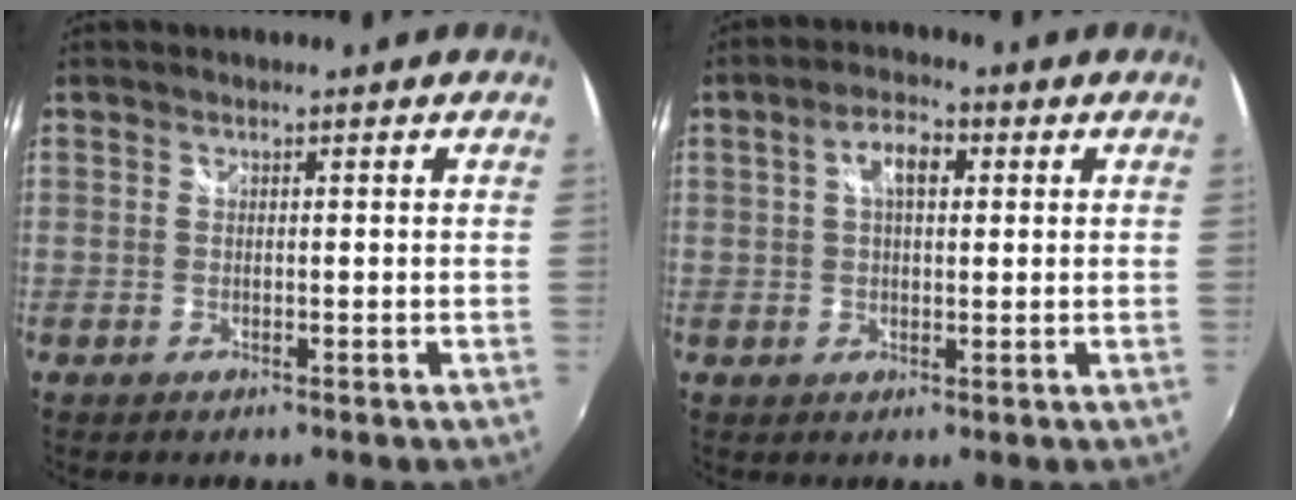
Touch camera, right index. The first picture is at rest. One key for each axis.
{"total": 5.5, "fx": 1.5, "fy": 2.9, "fz": 4.4, "tx": -0.076, "ty": 0.016, "tz": 0.024}